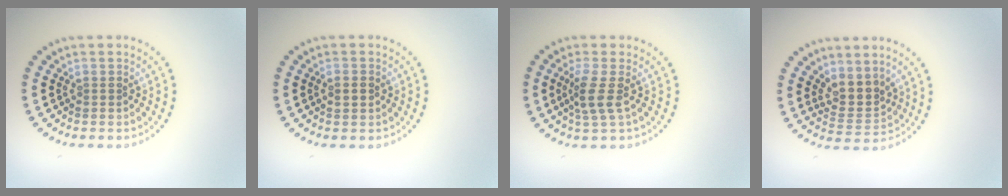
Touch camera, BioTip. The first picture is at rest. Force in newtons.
{"total": 1.7, "press": 1.7, "slide": 0.1}
{"total": 2.5, "press": 2.0, "slide": 1.5}
{"total": 2.8, "press": 2.1, "slide": 1.9}